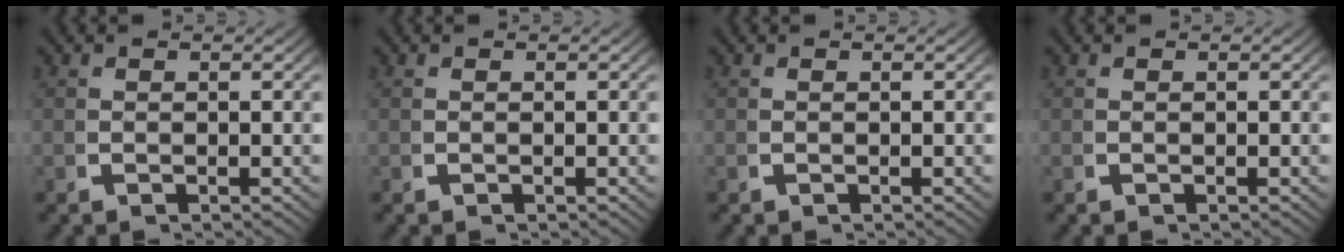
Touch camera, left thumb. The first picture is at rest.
{"total": 0.0}
{"total": 0.0}
{"total": 0.0}